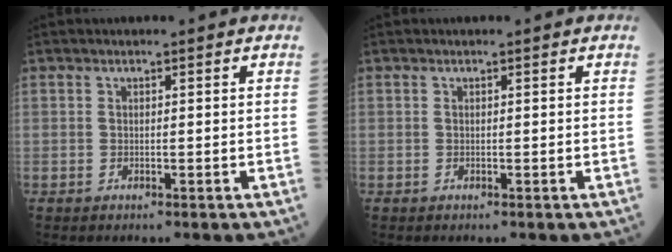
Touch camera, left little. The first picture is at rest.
{"total": 0.0}